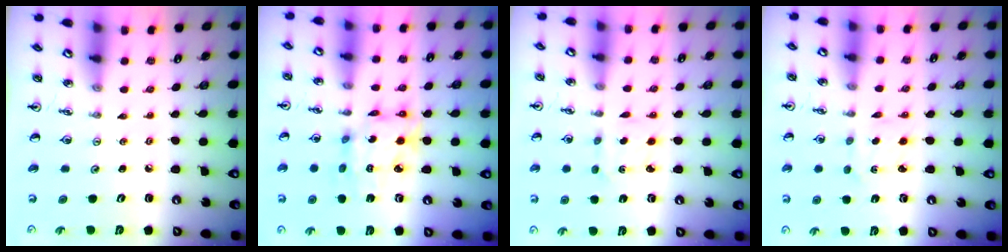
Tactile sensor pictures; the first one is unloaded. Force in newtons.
{"total": 10.9, "press": 10.8, "slide": 0.8}
{"total": 2.3, "press": 2.3, "slide": 0.4}
{"total": 2.3, "press": 2.1, "slide": 0.7}